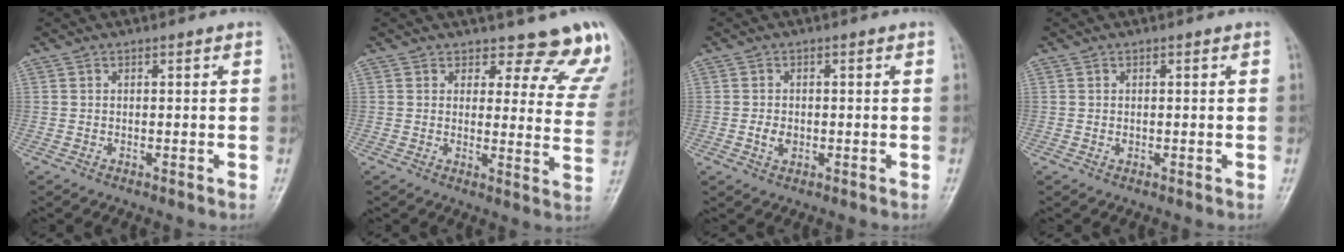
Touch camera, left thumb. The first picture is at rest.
{"total": 13.5, "force": [12.4, 4.7, 2.1], "torque": [0.037, -0.104, 0.112]}
{"total": 2.4, "force": [-0.5, 1.8, 1.6], "torque": [-0.024, 0.002, -0.009]}
{"total": 0.6, "force": [0.0, 0.5, 0.3], "torque": [-0.002, 0.001, -0.001]}